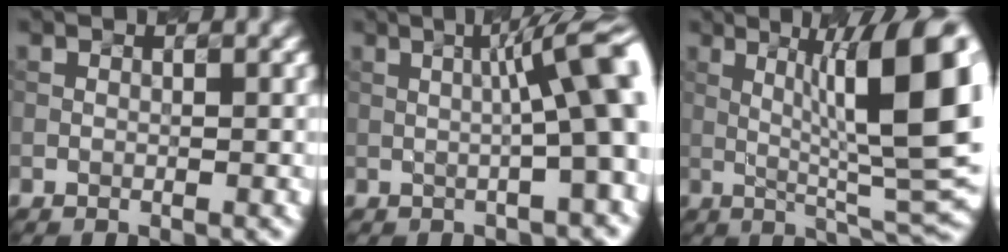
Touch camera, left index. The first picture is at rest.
{"total": 7.5, "force": [0.7, 1.1, 7.4], "torque": [-0.097, 0.024, 0.013]}
{"total": 12.4, "force": [2.1, 2.4, 12.0], "torque": [-0.172, 0.013, 0.042]}